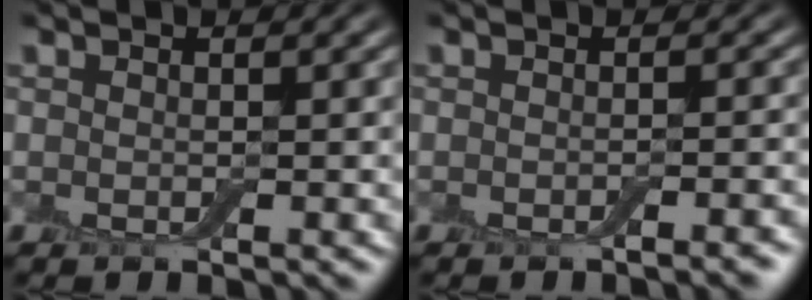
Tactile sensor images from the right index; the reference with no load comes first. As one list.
[{"total": 1.8, "force": [-1.0, 0.4, 1.5], "torque": [-0.011, 0.002, -0.015]}]